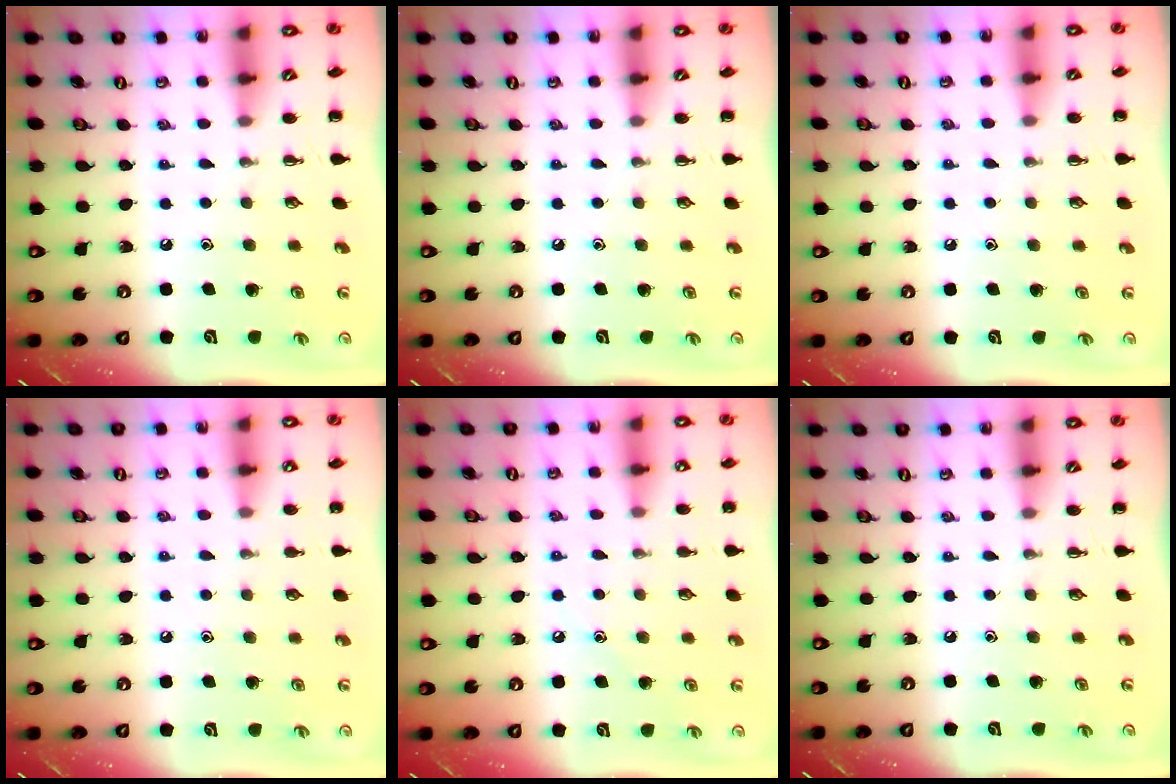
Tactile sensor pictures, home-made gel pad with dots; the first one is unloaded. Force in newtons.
{"total": 0.0}
{"total": 3.0, "press": 2.8, "slide": 1.1}
{"total": 5.6, "press": 5.3, "slide": 1.9}
{"total": 6.8, "press": 6.6, "slide": 1.7}
{"total": 0.0}